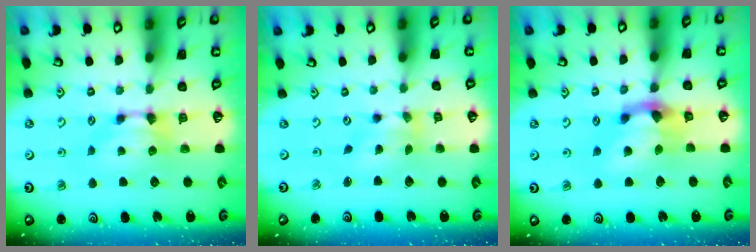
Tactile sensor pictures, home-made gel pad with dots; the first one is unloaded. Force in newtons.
{"total": 1.4, "press": 0.8, "slide": 1.2}
{"total": 3.7, "press": 3.0, "slide": 2.1}